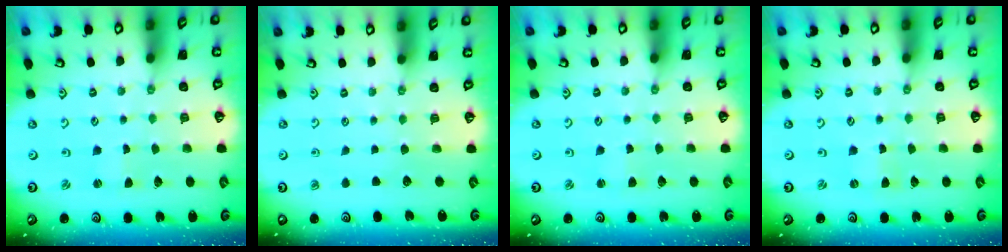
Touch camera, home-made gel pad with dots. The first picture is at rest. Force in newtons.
{"total": 0.0}
{"total": 1.8, "press": 1.8, "slide": 0.2}
{"total": 0.8, "press": 0.7, "slide": 0.2}